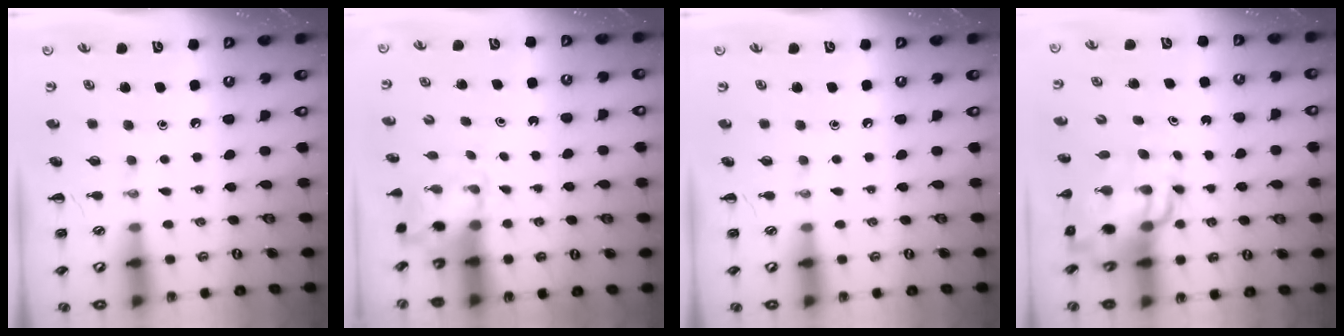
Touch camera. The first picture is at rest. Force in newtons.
{"total": 2.3, "press": 2.3, "slide": 0.5}
{"total": 0.0}
{"total": 13.3, "press": 12.9, "slide": 3.4}